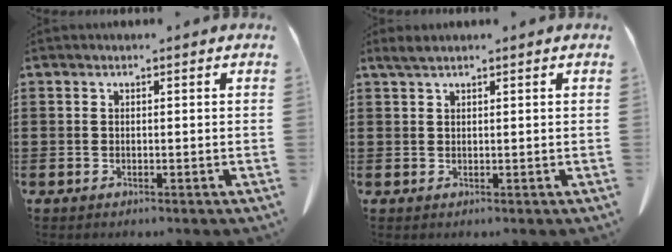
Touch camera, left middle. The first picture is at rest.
{"total": 1.5, "force": [1.1, 0.2, 1.0], "torque": [-0.022, 0.002, 0.021]}